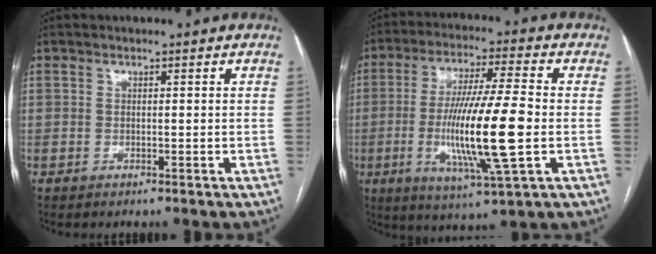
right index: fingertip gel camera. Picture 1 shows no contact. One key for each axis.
{"total": 15.9, "fx": -2.5, "fy": 0.7, "fz": 15.7, "tx": -0.302, "ty": -0.015, "tz": -0.045}